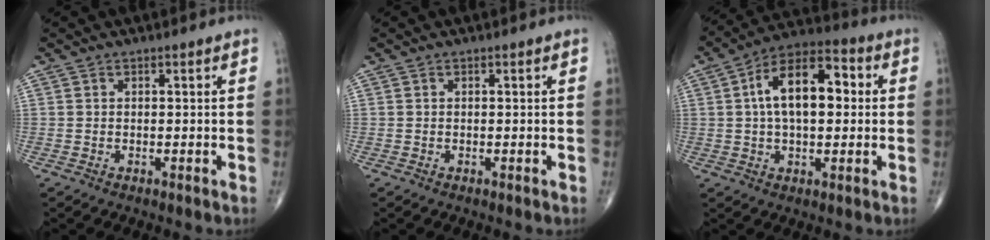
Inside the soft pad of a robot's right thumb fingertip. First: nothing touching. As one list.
[{"total": 0.0}, {"total": 14.9, "force": [2.0, 8.0, 12.5], "torque": [-0.195, 0.028, 0.025]}]